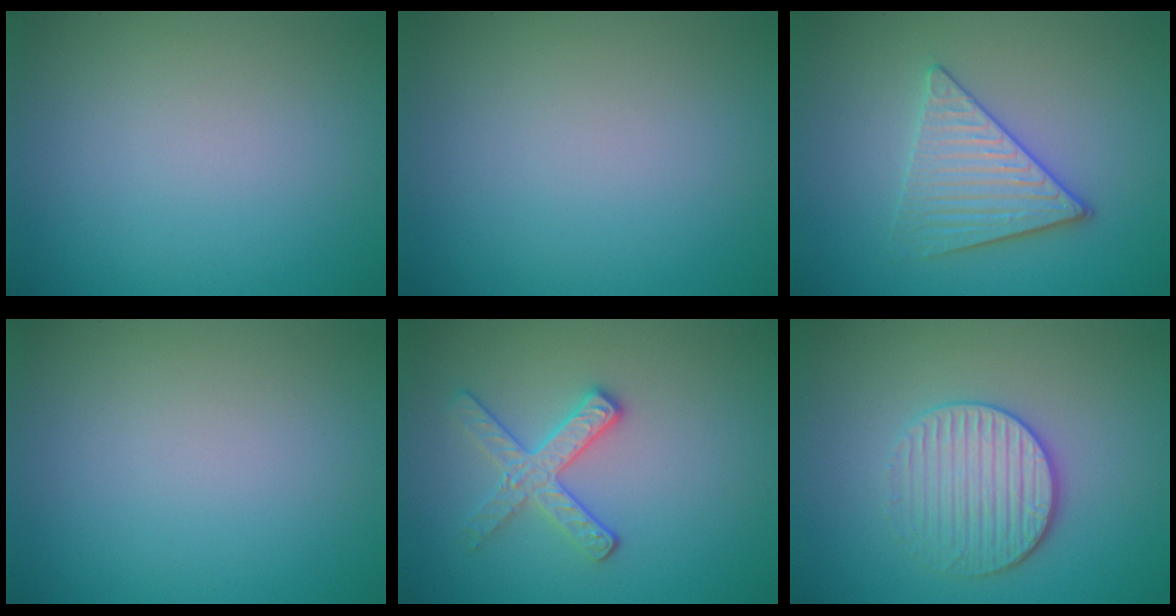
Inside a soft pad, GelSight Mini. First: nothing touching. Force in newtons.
{"total": 0.0}
{"total": 3.8, "press": 3.5, "slide": 1.5}
{"total": 0.0}
{"total": 2.8, "press": 2.6, "slide": 1.0}
{"total": 3.4, "press": 3.2, "slide": 1.2}